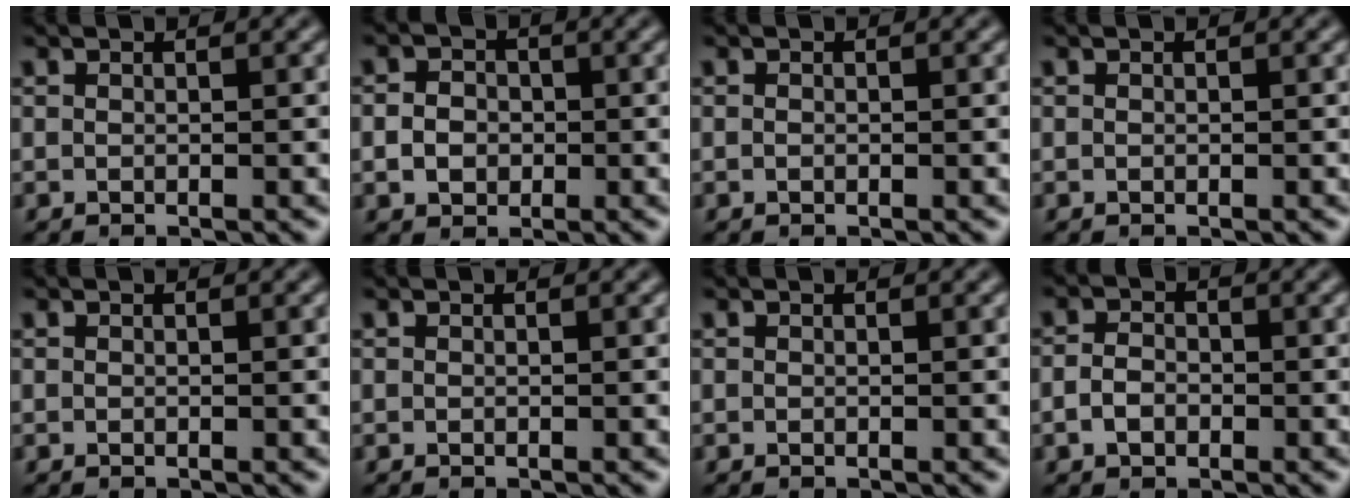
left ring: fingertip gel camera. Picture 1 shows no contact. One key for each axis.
{"total": 2.6, "fx": -0.4, "fy": 2.2, "fz": 1.3, "tx": -0.017, "ty": -0.001, "tz": -0.014}
{"total": 0.0}
{"total": 0.0}
{"total": 0.0}
{"total": 0.0}
{"total": 0.0}
{"total": 2.0, "fx": -0.7, "fy": 1.5, "fz": 1.2, "tx": -0.023, "ty": 0.001, "tz": -0.018}